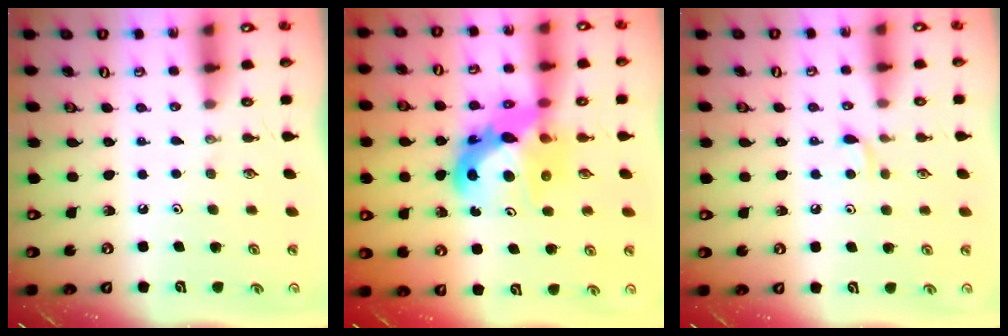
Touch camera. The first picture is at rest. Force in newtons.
{"total": 12.3, "press": 12.2, "slide": 1.1}
{"total": 4.8, "press": 4.7, "slide": 0.6}